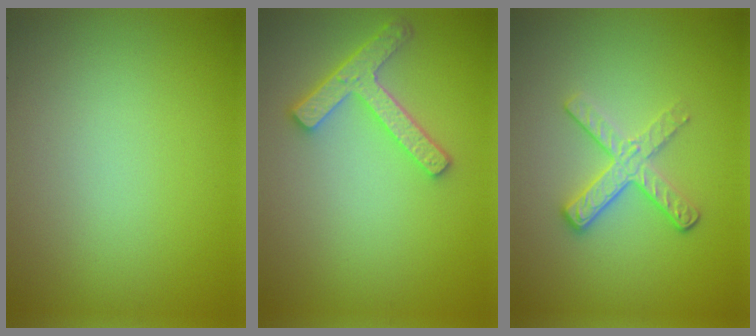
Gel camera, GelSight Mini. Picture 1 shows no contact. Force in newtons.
{"total": 4.3, "press": 3.4, "slide": 2.6}
{"total": 3.3, "press": 2.6, "slide": 2.0}